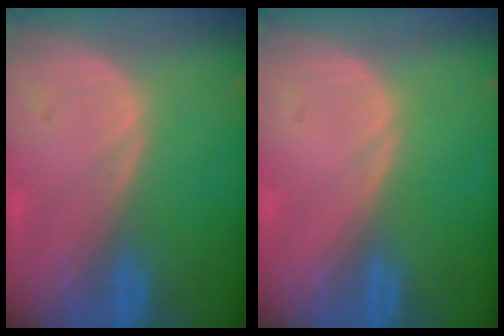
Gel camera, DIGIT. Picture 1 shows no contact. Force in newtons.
{"total": 0.0}